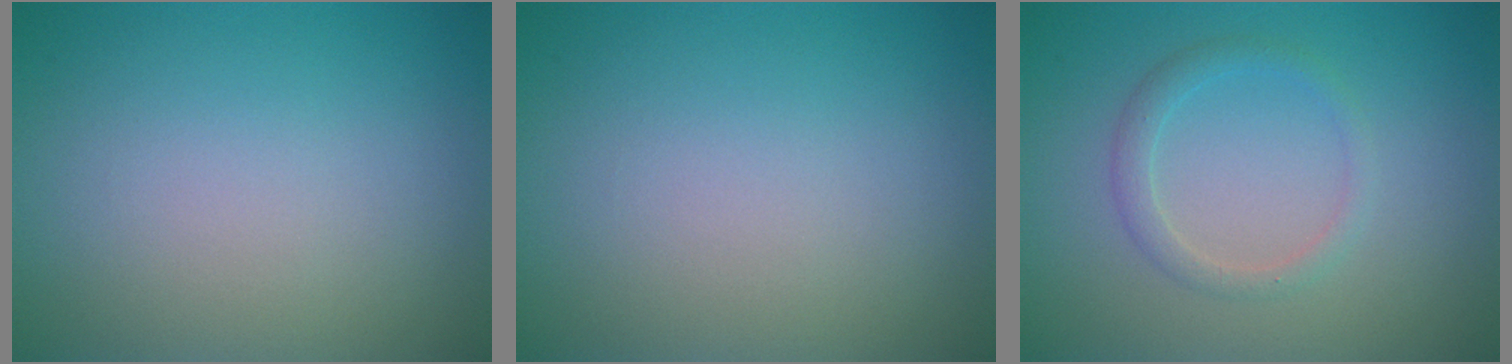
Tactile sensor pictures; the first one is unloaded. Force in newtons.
{"total": 0.0}
{"total": 1.6, "press": 1.6, "slide": 0.1}